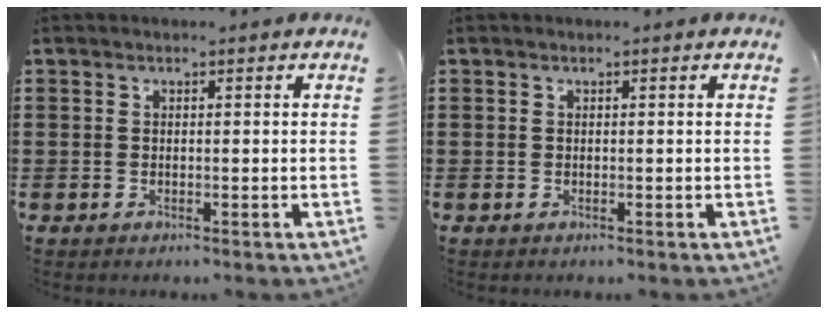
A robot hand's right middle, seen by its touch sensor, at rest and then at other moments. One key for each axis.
{"total": 0.0}